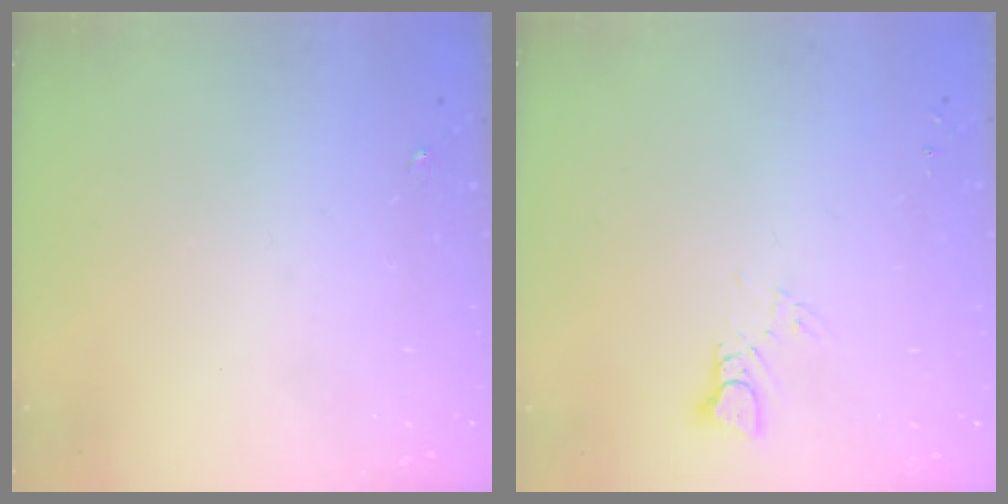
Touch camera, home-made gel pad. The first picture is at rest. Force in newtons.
{"total": 2.9, "press": 2.9, "slide": 0.2}